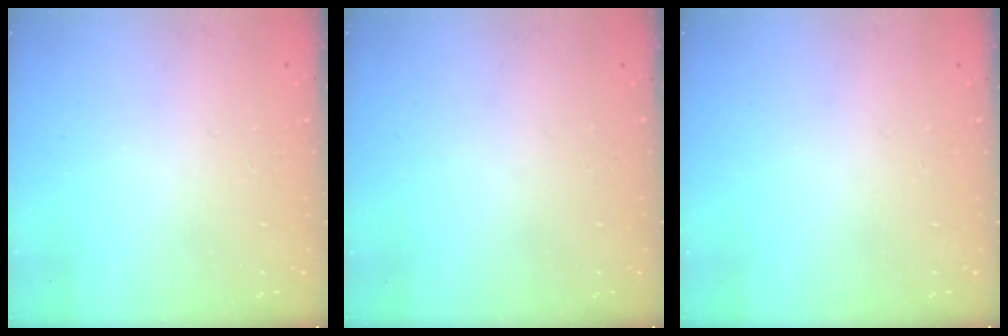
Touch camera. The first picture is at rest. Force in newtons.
{"total": 0.0}
{"total": 0.0}